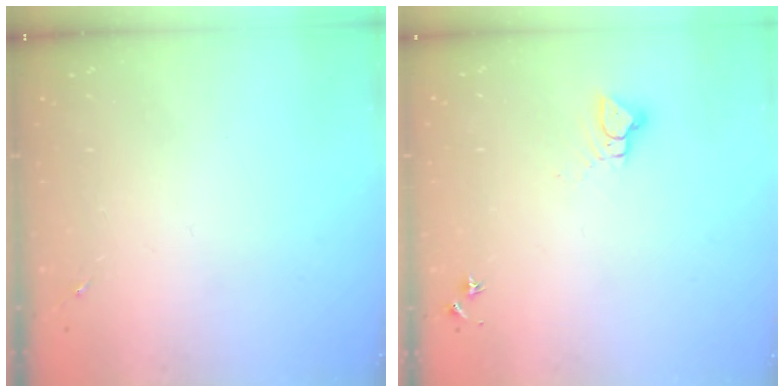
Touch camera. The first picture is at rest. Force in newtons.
{"total": 4.4, "press": 4.3, "slide": 0.4}